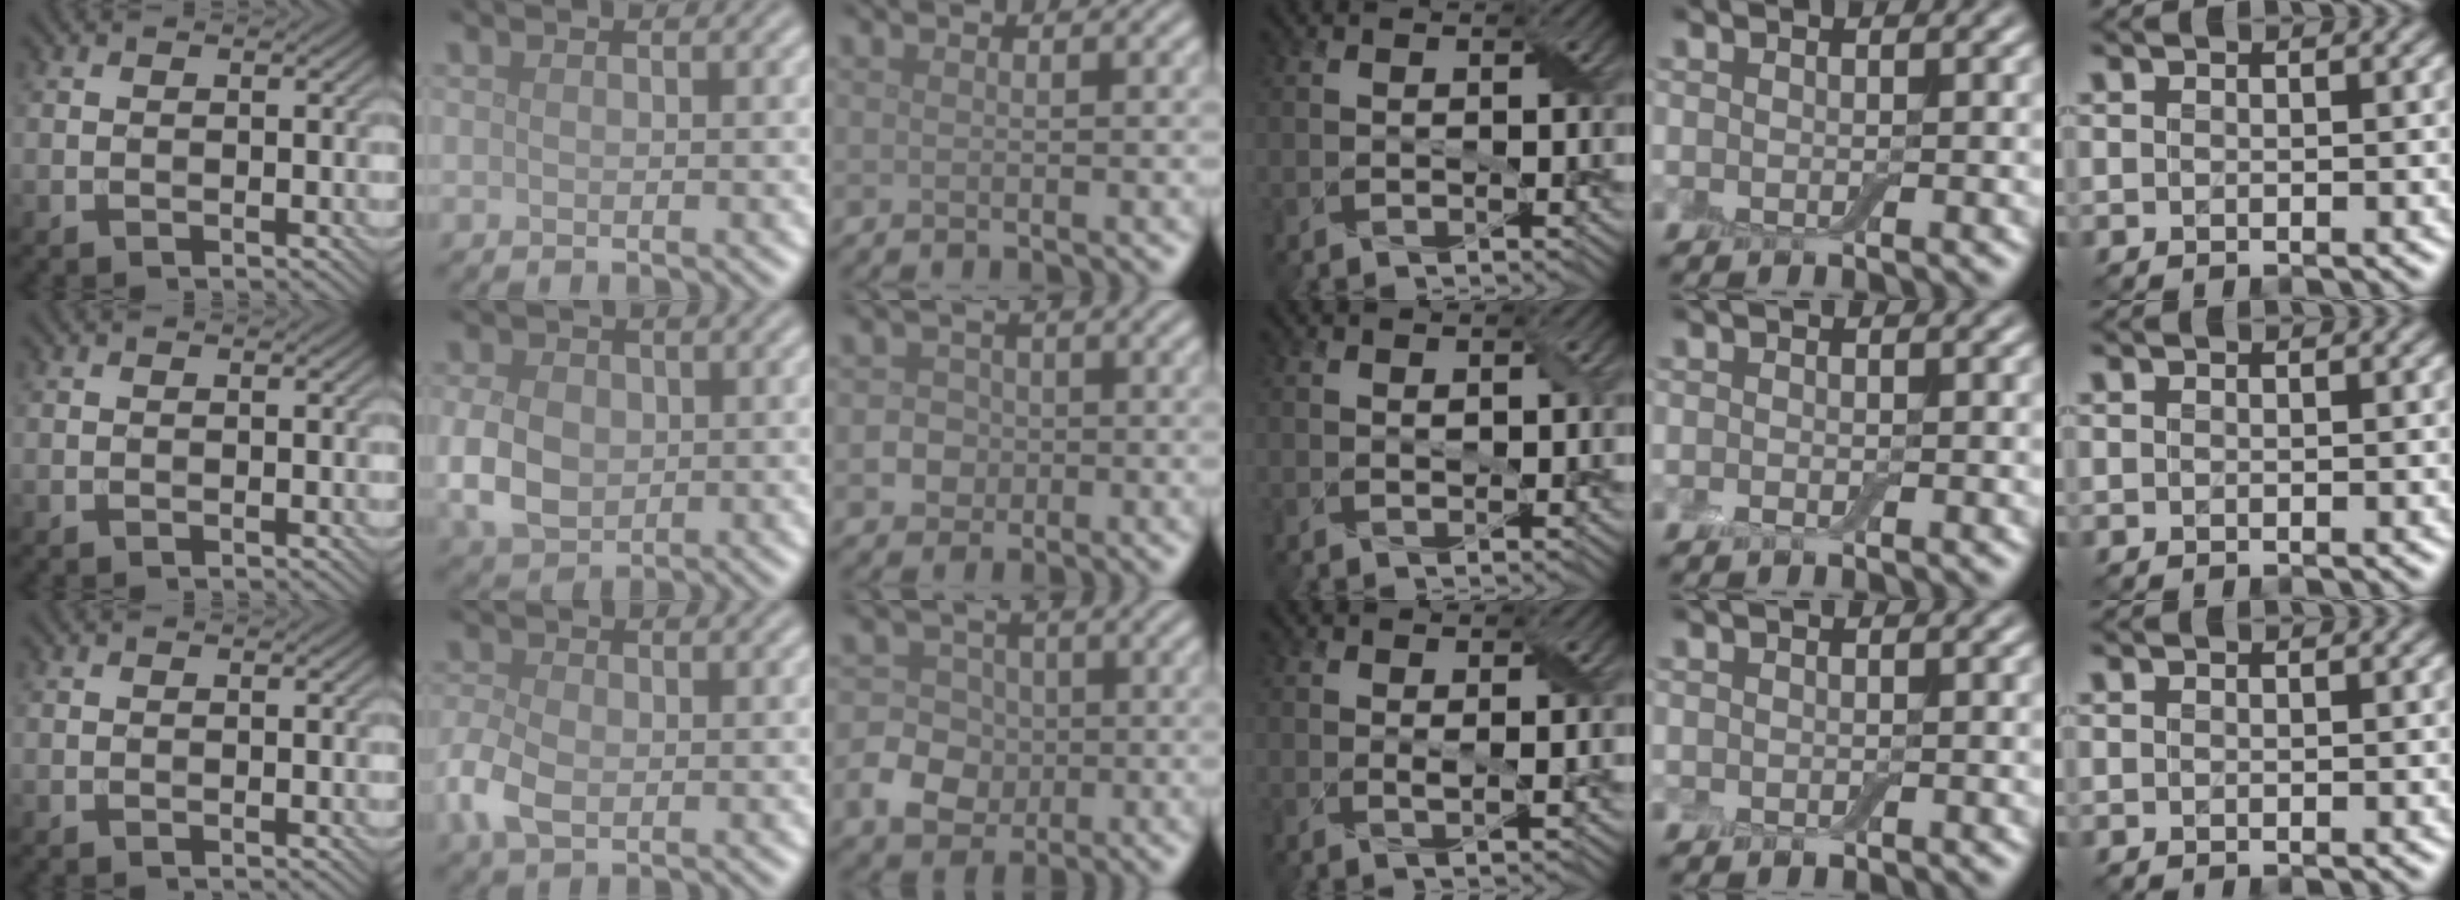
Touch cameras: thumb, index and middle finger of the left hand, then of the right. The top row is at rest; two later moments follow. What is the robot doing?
{"motion": "fold", "object": "aluminum foil"}